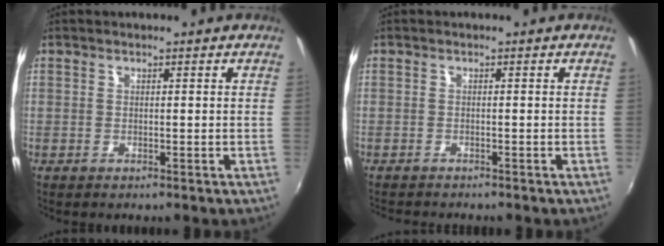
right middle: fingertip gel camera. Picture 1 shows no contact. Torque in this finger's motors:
{"motor_torque": [0.59, -0.74, 0.09, 0.06]}